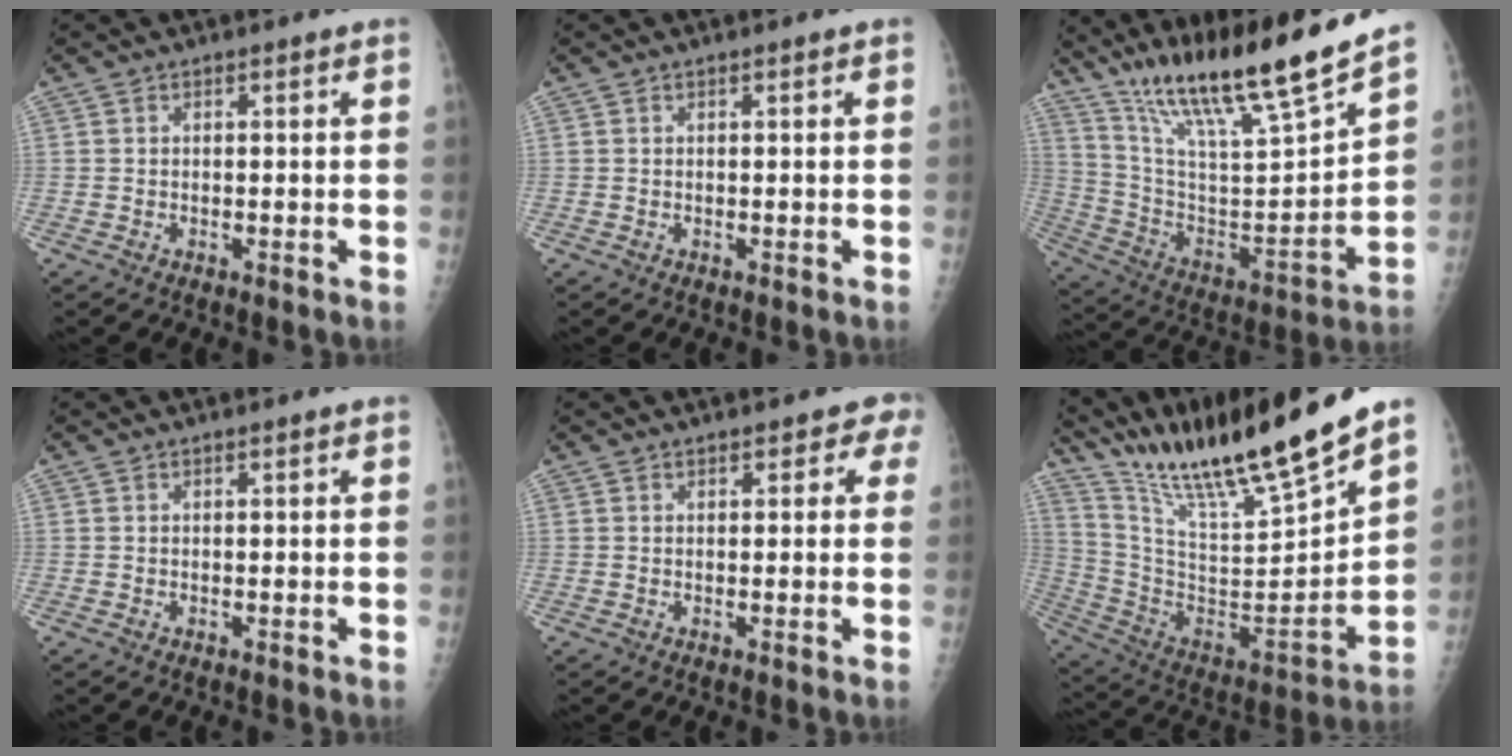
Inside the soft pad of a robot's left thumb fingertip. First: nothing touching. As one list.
[{"total": 0.0}, {"total": 23.5, "force": [18.3, 1.8, 14.7], "torque": [-0.226, -0.079, 0.326]}, {"total": 0.0}, {"total": 2.6, "force": [1.6, 1.6, 1.3], "torque": [0.016, -0.001, 0.012]}, {"total": 25.2, "force": [21.1, 1.8, 13.6], "torque": [-0.215, -0.115, 0.370]}]